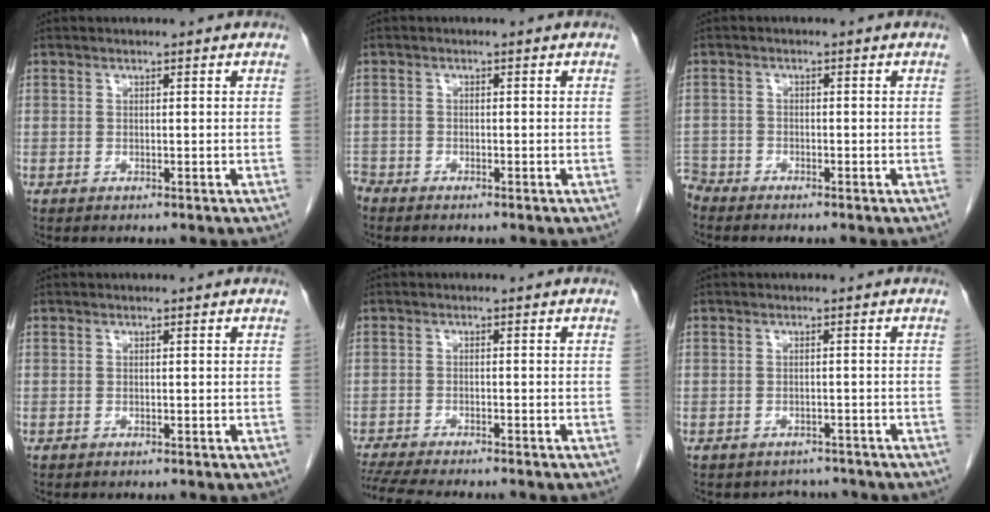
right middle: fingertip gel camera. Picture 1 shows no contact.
{"total": 1.9, "force": [-1.8, 0.5, 0.1], "torque": [-0.002, -0.003, -0.034]}
{"total": 2.9, "force": [-2.8, 0.6, -0.2], "torque": [0.007, -0.007, -0.054]}
{"total": 0.0}
{"total": 10.0, "force": [-8.8, 0.9, 4.7], "torque": [-0.071, -0.014, -0.135]}
{"total": 3.0, "force": [-2.6, 1.5, -0.3], "torque": [0.001, 0.008, -0.036]}